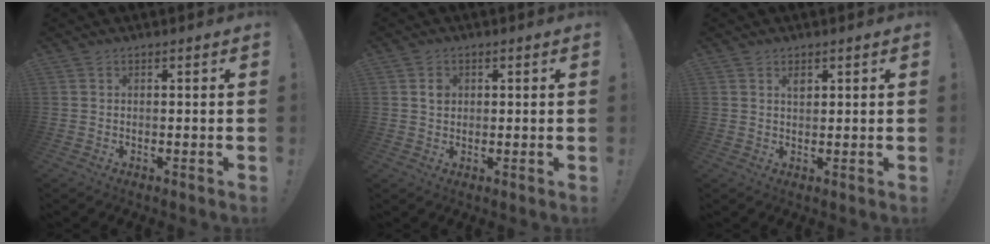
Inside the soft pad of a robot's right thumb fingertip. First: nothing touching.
{"total": 2.6, "force": [0.6, 2.2, 1.3], "torque": [-0.007, -0.003, 0.007]}
{"total": 1.7, "force": [1.1, 0.9, 1.0], "torque": [0.001, -0.009, 0.015]}